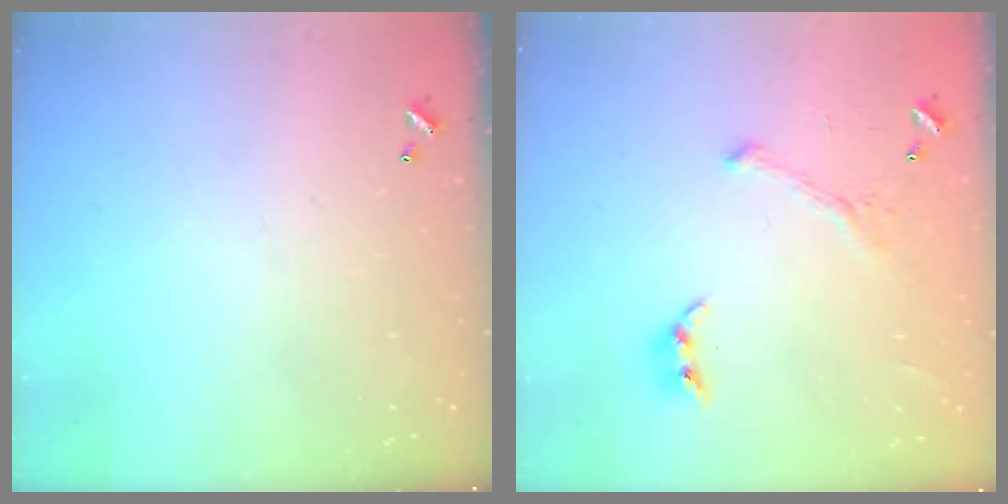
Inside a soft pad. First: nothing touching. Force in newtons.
{"total": 2.0, "press": 2.0, "slide": 0.4}